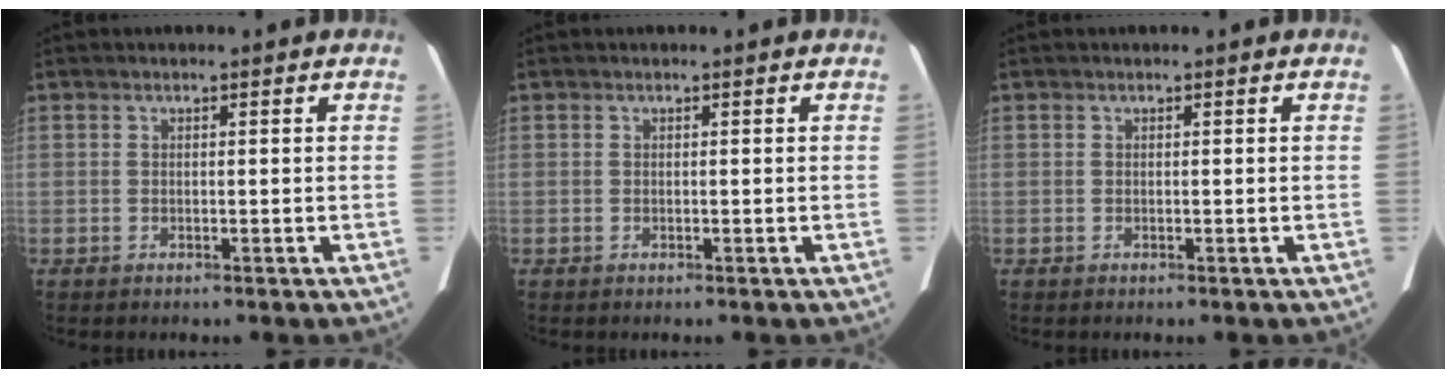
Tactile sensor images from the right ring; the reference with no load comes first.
{"total": 0.0}
{"total": 0.0}